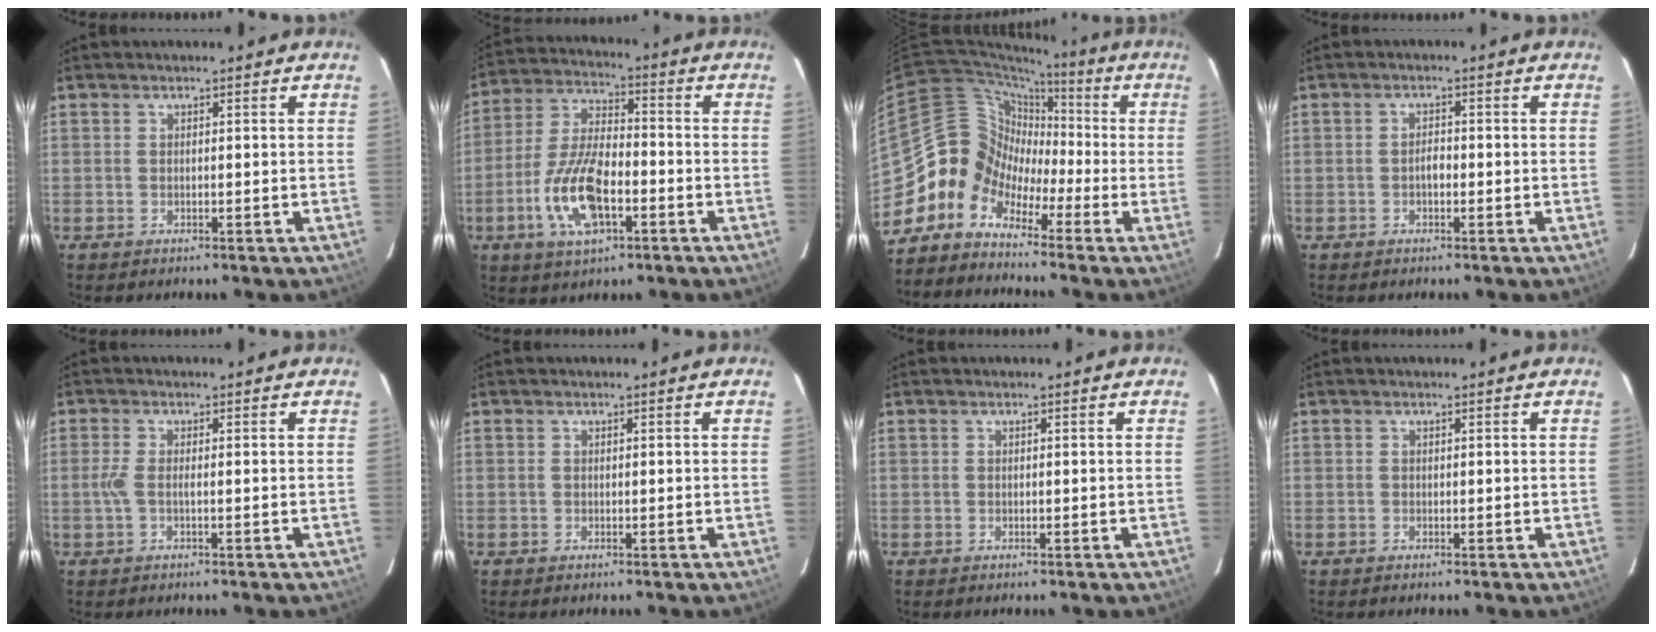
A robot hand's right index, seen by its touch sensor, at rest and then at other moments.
{"total": 13.9, "force": [-5.1, 5.9, 11.5], "torque": [-0.244, -0.004, -0.093]}
{"total": 8.2, "force": [-4.5, 6.8, 0.7], "torque": [-0.018, 0.048, -0.117]}
{"total": 1.7, "force": [-0.6, 0.9, 1.3], "torque": [-0.024, 0.006, -0.012]}
{"total": 2.3, "force": [-0.5, 0.2, 2.3], "torque": [-0.050, 0.000, -0.010]}
{"total": 0.0}
{"total": 0.0}
{"total": 0.0}